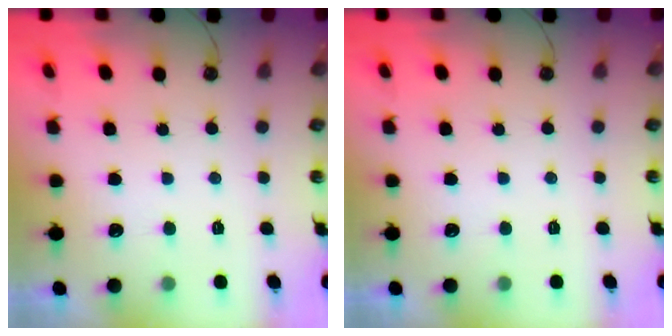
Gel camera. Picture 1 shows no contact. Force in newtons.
{"total": 0.0}